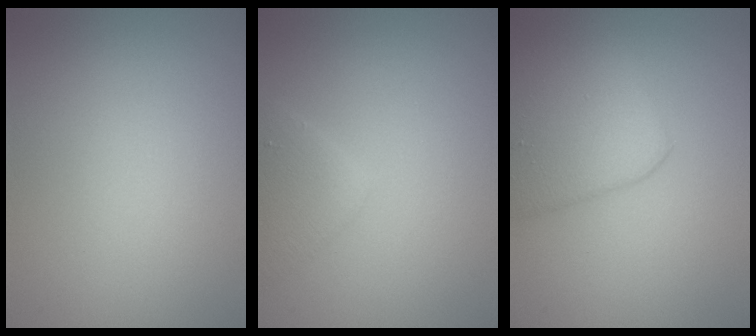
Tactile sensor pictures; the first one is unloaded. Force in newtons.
{"total": 2.2, "press": 2.2, "slide": 0.2}
{"total": 5.2, "press": 5.2, "slide": 0.4}